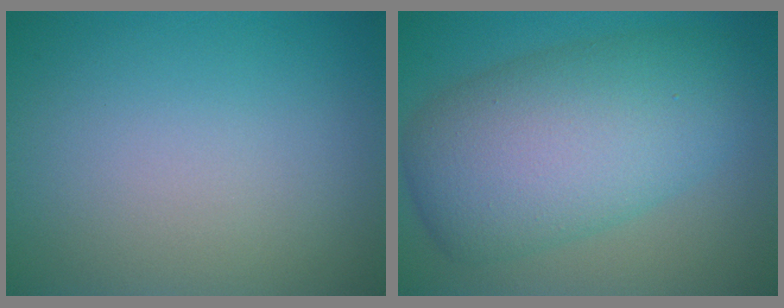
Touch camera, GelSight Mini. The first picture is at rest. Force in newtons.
{"total": 10.0, "press": 10.0, "slide": 0.2}